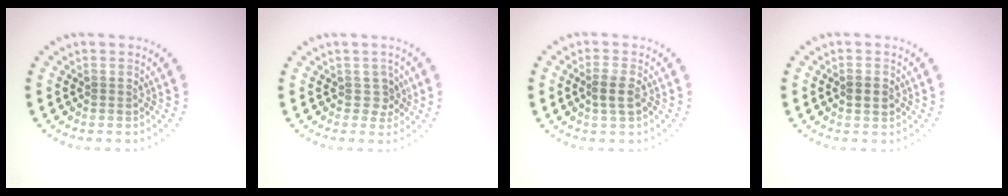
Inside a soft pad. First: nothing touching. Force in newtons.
{"total": 1.4, "press": 1.2, "slide": 0.8}
{"total": 1.5, "press": 1.4, "slide": 0.6}
{"total": 1.8, "press": 1.8, "slide": 0.2}